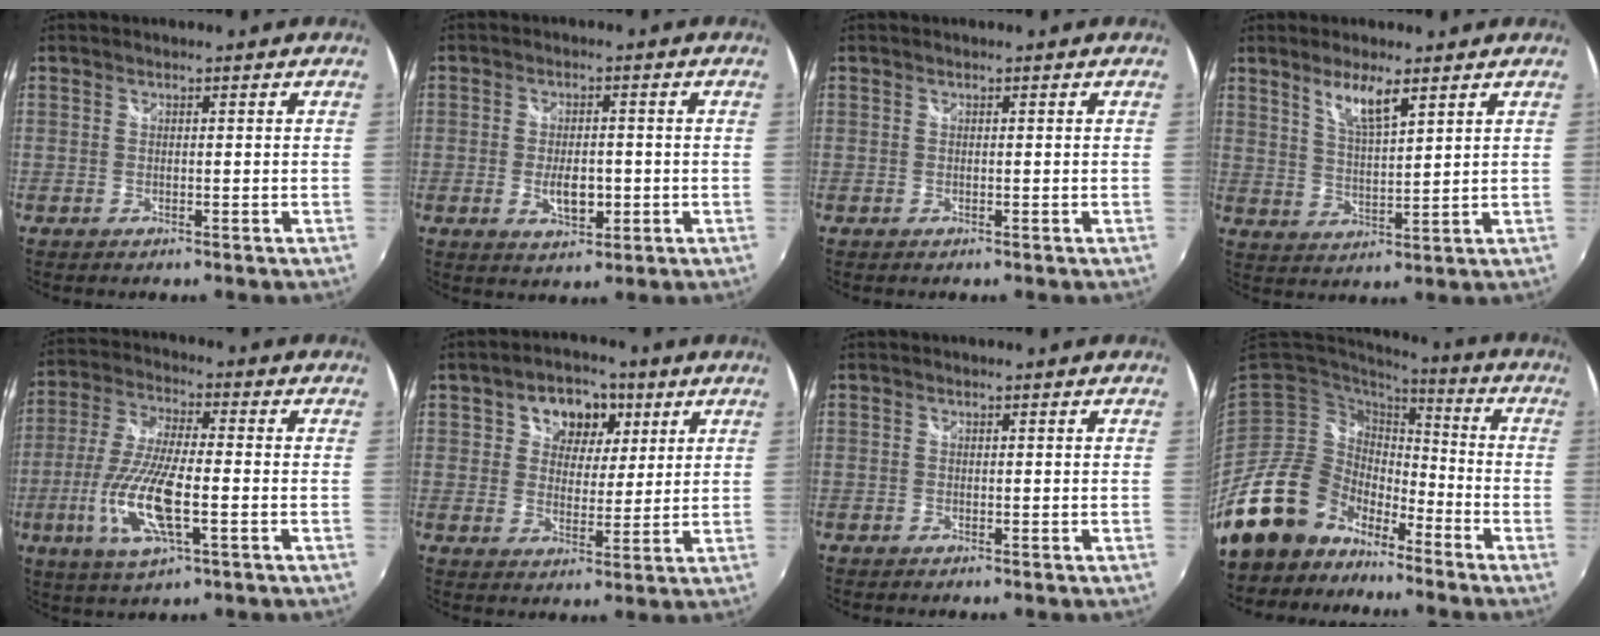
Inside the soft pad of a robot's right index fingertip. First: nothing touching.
{"total": 5.6, "force": [-1.2, 2.9, 4.6], "torque": [-0.087, -0.007, -0.018]}
{"total": 0.0}
{"total": 6.2, "force": [4.0, 1.2, 4.7], "torque": [-0.088, -0.003, 0.078]}
{"total": 14.0, "force": [-4.0, 3.8, 12.8], "torque": [-0.273, -0.014, -0.078]}
{"total": 9.0, "force": [3.7, 6.9, 4.5], "torque": [-0.081, 0.017, 0.058]}
{"total": 0.0}
{"total": 16.7, "force": [-12.4, 10.0, 5.0], "torque": [-0.117, 0.013, -0.215]}